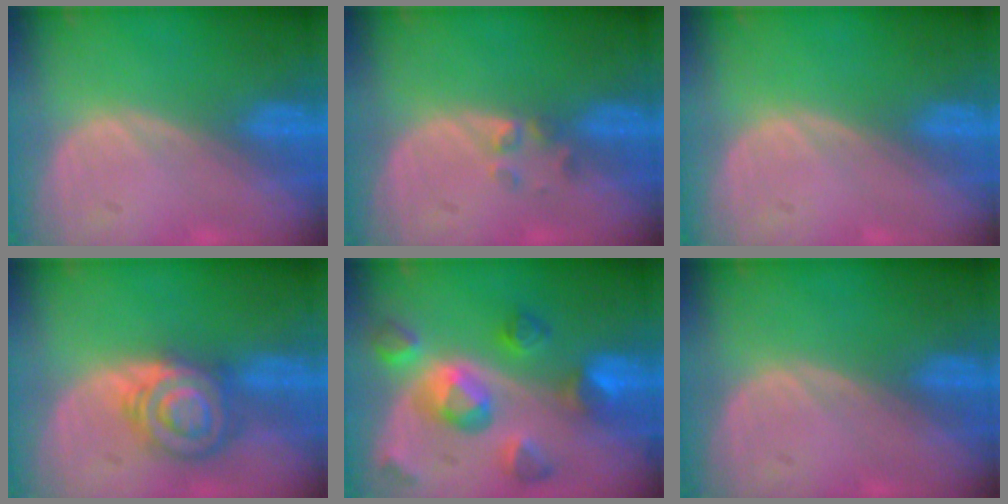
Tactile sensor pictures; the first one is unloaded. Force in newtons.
{"total": 1.9, "press": 1.7, "slide": 0.8}
{"total": 0.0}
{"total": 7.0, "press": 7.0, "slide": 0.2}
{"total": 9.5, "press": 8.7, "slide": 4.0}
{"total": 0.0}